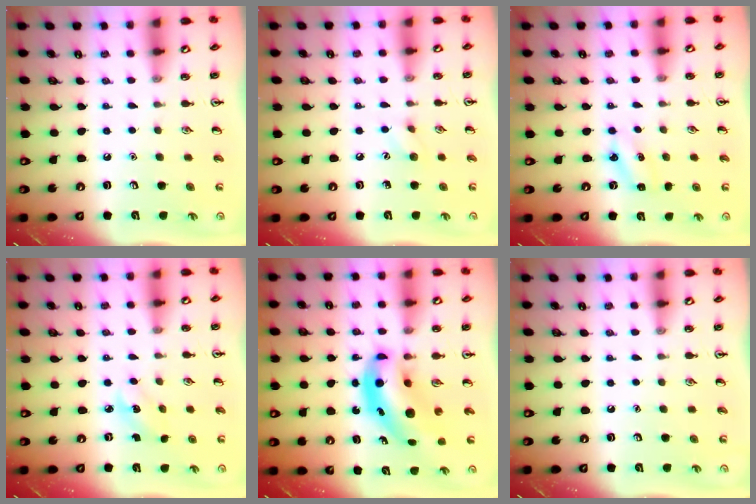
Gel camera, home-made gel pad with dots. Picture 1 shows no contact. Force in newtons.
{"total": 5.0, "press": 4.8, "slide": 1.4}
{"total": 3.6, "press": 3.5, "slide": 1.1}
{"total": 2.7, "press": 2.6, "slide": 0.9}
{"total": 9.5, "press": 9.1, "slide": 2.7}
{"total": 0.0}